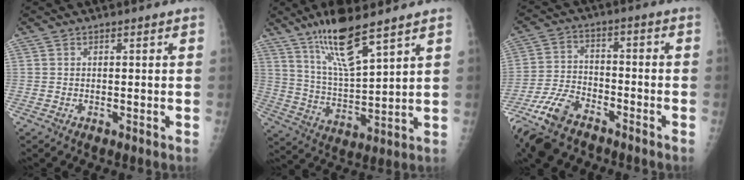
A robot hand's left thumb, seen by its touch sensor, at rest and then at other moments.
{"total": 13.0, "force": [8.8, 2.6, 9.1], "torque": [-0.165, -0.051, 0.176]}
{"total": 12.7, "force": [-9.3, 5.9, 6.4], "torque": [-0.136, 0.030, -0.174]}